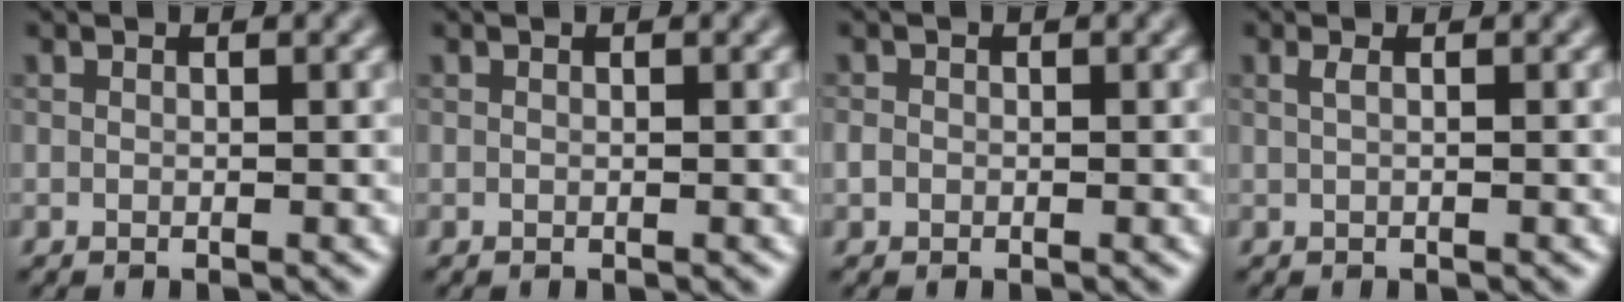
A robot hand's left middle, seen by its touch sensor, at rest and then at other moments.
{"total": 0.0}
{"total": 0.8, "force": [-0.2, 0.7, 0.3], "torque": [-0.004, -0.002, -0.006]}
{"total": 1.0, "force": [0.3, 0.3, 0.9], "torque": [-0.015, 0.004, 0.002]}